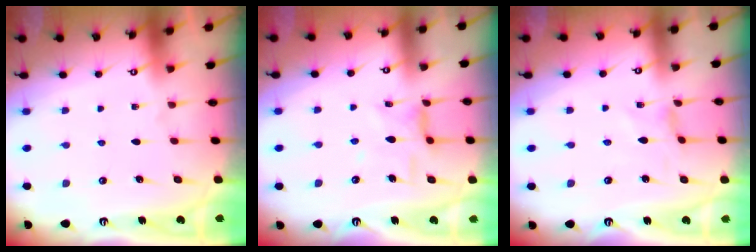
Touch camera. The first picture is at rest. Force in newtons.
{"total": 7.3, "press": 7.3, "slide": 0.6}
{"total": 0.0}